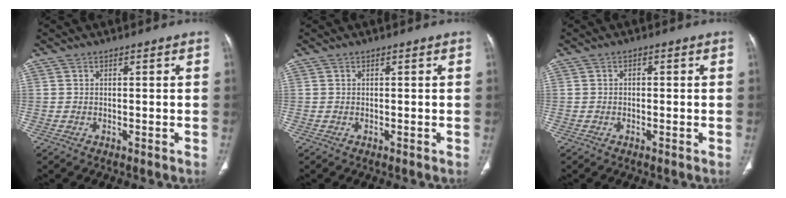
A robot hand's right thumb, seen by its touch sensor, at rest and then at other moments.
{"total": 0.0}
{"total": 0.8, "force": [-0.1, 0.6, 0.5], "torque": [0.000, 0.004, -0.005]}